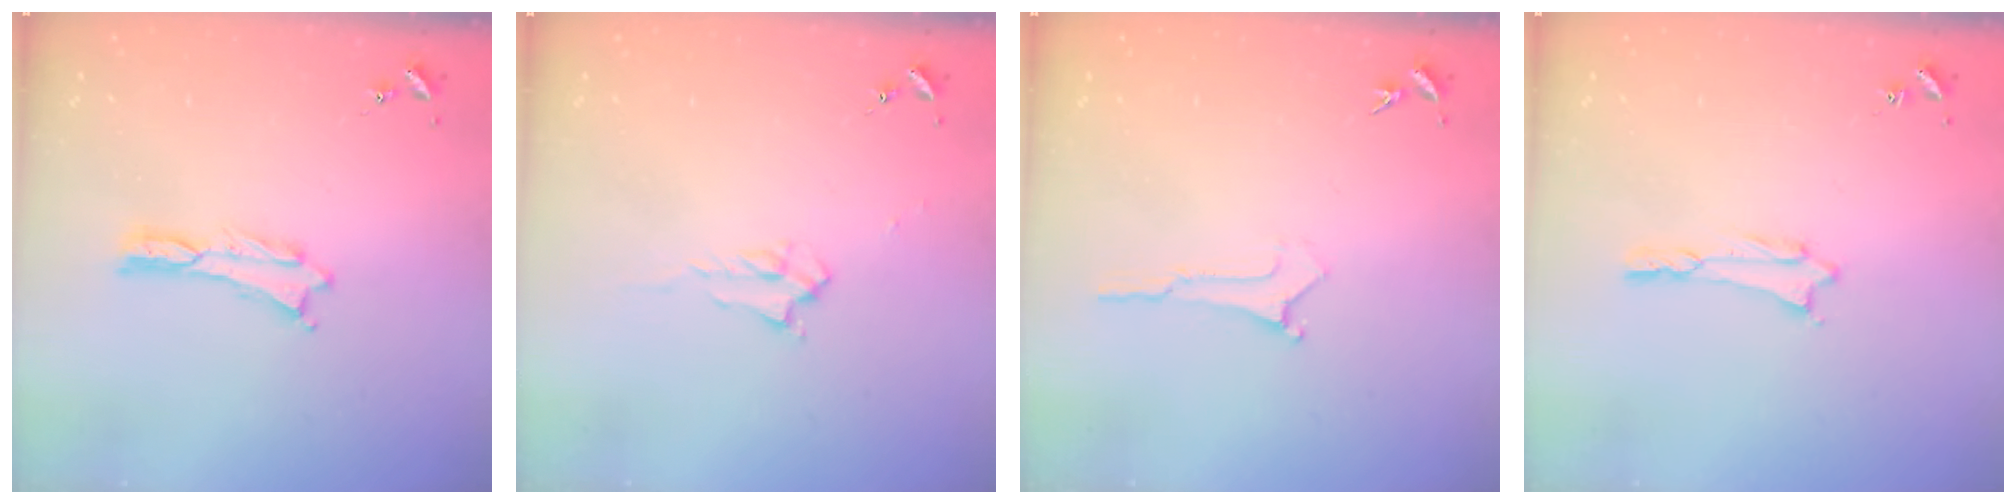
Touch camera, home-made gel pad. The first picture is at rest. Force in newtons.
{"total": 2.2, "press": 2.2, "slide": 0.4}
{"total": 0.0}
{"total": 0.7, "press": 0.7, "slide": 0.1}